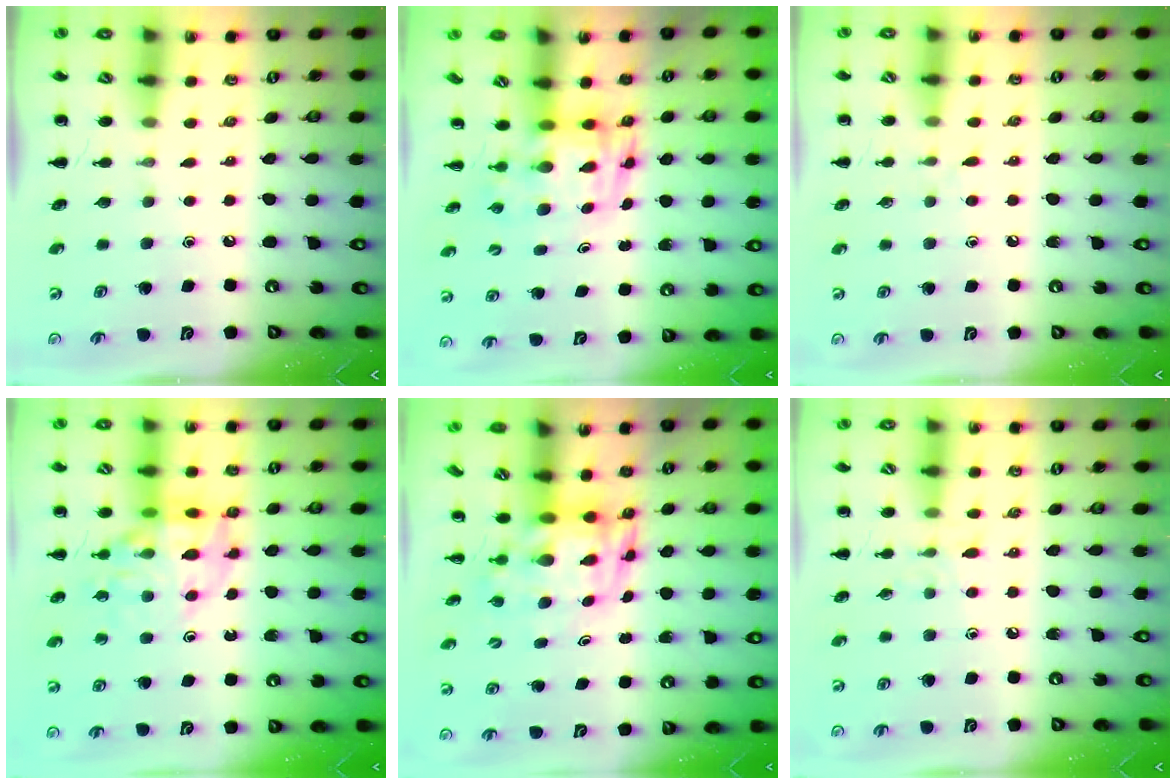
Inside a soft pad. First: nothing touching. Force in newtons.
{"total": 3.6, "press": 3.5, "slide": 0.7}
{"total": 3.1, "press": 2.8, "slide": 1.3}
{"total": 14.1, "press": 13.7, "slide": 3.1}
{"total": 3.8, "press": 3.7, "slide": 0.8}
{"total": 5.9, "press": 5.6, "slide": 2.0}